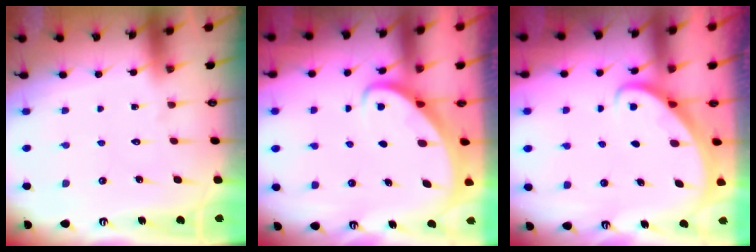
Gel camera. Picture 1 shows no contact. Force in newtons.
{"total": 2.6, "press": 2.6, "slide": 0.3}
{"total": 2.7, "press": 2.6, "slide": 0.2}